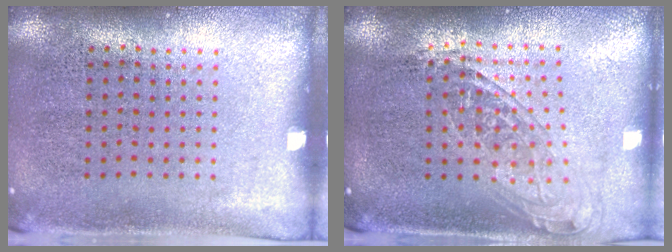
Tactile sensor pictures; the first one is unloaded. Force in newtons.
{"total": 1.5, "press": 1.3, "slide": 0.9}